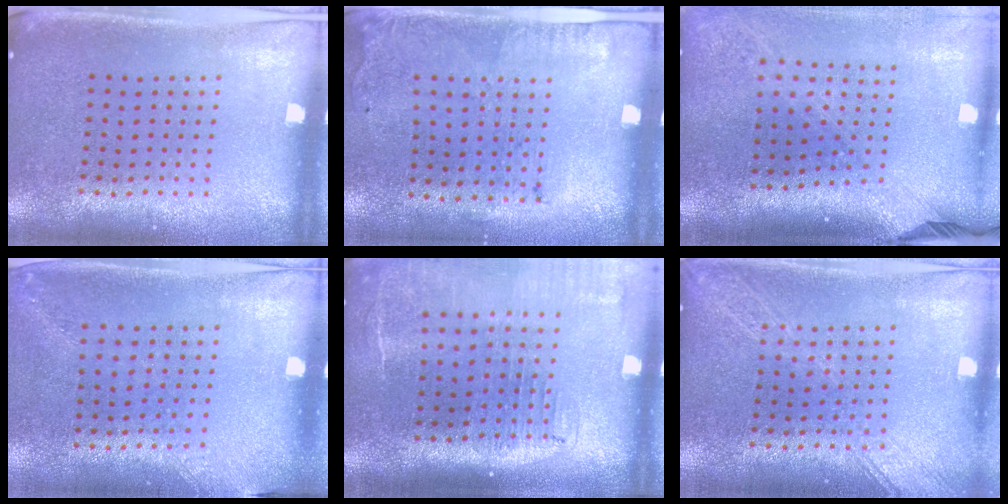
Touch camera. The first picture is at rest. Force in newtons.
{"total": 1.7, "press": 1.1, "slide": 1.3}
{"total": 2.3, "press": 1.7, "slide": 1.6}
{"total": 1.3, "press": 1.0, "slide": 0.8}
{"total": 2.0, "press": 1.6, "slide": 1.2}
{"total": 1.8, "press": 1.7, "slide": 0.2}